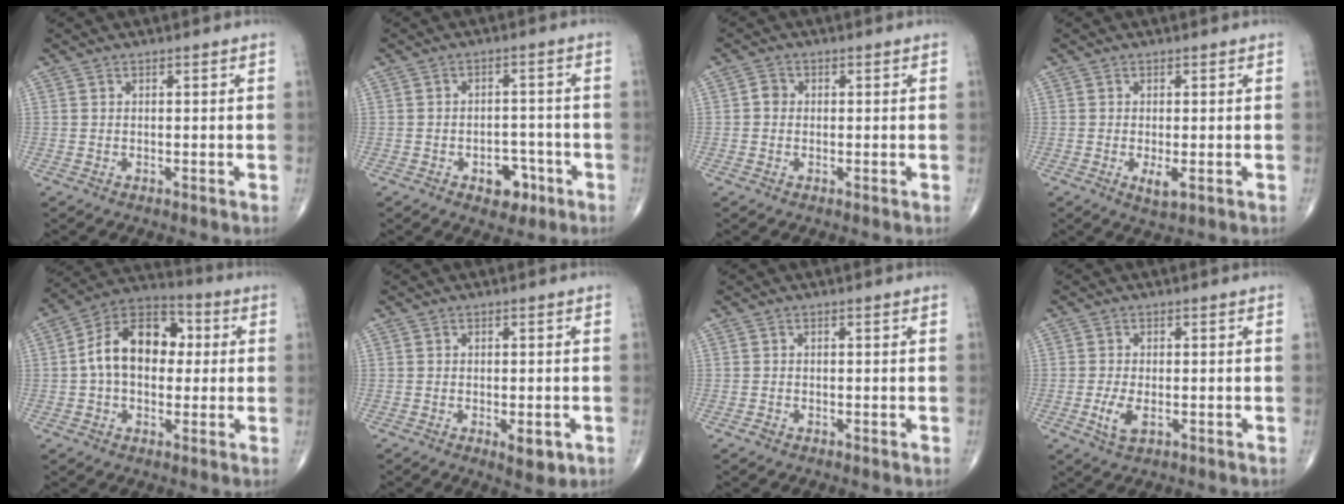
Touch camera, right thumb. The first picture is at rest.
{"total": 5.7, "force": [-2.8, 3.8, 3.3], "torque": [-0.014, 0.027, -0.034]}
{"total": 1.8, "force": [-0.1, 1.6, 0.8], "torque": [-0.004, 0.005, -0.006]}
{"total": 2.8, "force": [-0.7, 0.9, 2.5], "torque": [-0.045, -0.008, -0.011]}
{"total": 14.8, "force": [1.2, 9.9, 11.0], "torque": [-0.158, 0.033, 0.006]}
{"total": 4.0, "force": [-1.4, 1.7, 3.4], "torque": [-0.038, -0.005, -0.015]}
{"total": 0.6, "force": [-0.4, 0.4, 0.1], "torque": [0.000, 0.002, -0.011]}
{"total": 3.9, "force": [-1.0, 1.8, 3.2], "torque": [-0.067, -0.004, -0.018]}